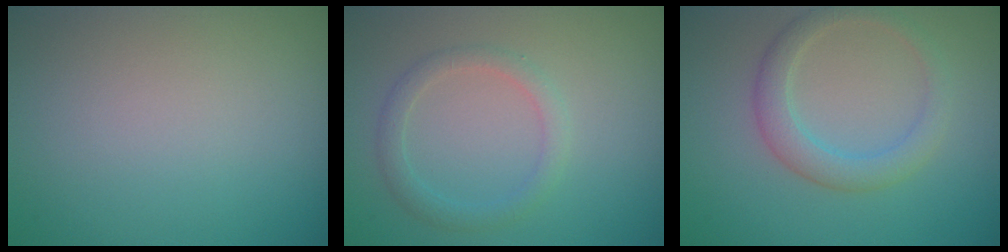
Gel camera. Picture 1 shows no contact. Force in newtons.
{"total": 1.9, "press": 1.9, "slide": 0.0}
{"total": 2.9, "press": 2.9, "slide": 0.2}